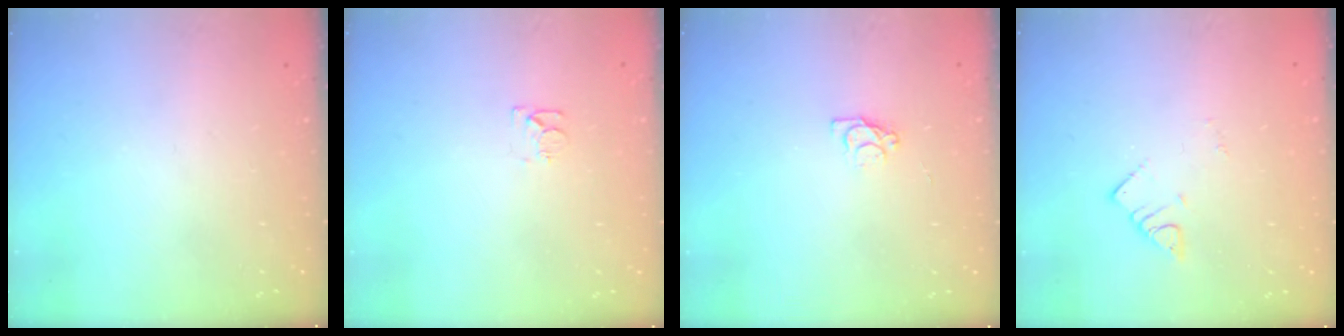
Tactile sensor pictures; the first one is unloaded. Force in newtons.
{"total": 5.0, "press": 5.0, "slide": 0.5}
{"total": 4.1, "press": 4.1, "slide": 0.4}
{"total": 2.4, "press": 2.4, "slide": 0.1}